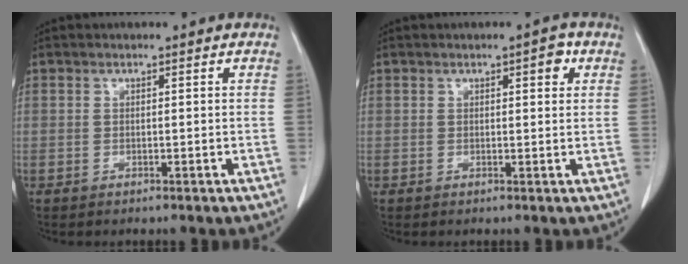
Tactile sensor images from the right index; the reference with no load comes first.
{"total": 2.3, "force": [1.0, 0.8, 1.9], "torque": [-0.022, 0.001, 0.011]}